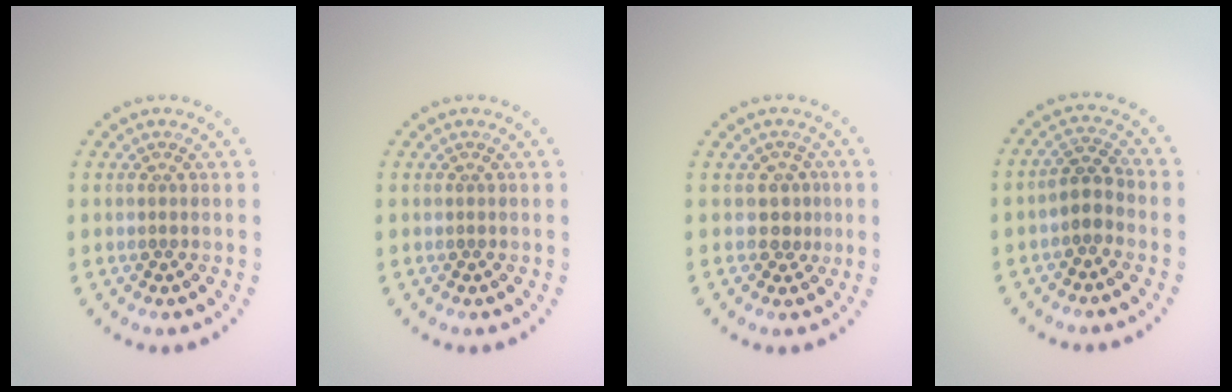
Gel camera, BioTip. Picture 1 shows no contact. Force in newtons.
{"total": 0.0}
{"total": 2.1, "press": 1.5, "slide": 1.4}
{"total": 2.3, "press": 2.1, "slide": 0.9}